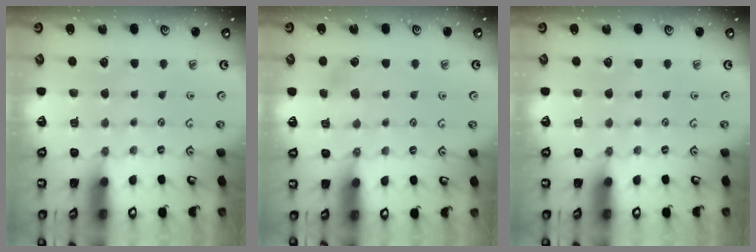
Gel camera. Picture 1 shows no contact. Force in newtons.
{"total": 3.9, "press": 3.9, "slide": 0.3}
{"total": 0.0}